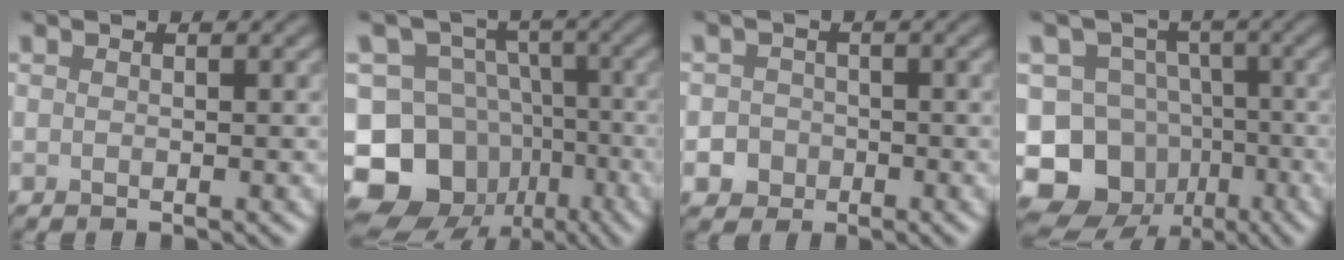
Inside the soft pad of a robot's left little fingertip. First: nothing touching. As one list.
[{"total": 14.2, "force": [-6.7, 11.5, 4.9], "torque": [-0.097, -0.004, -0.120]}, {"total": 2.7, "force": [-1.2, 2.4, 0.3], "torque": [0.021, -0.001, -0.023]}, {"total": 12.9, "force": [-6.1, 10.6, 4.0], "torque": [-0.080, -0.003, -0.109]}]